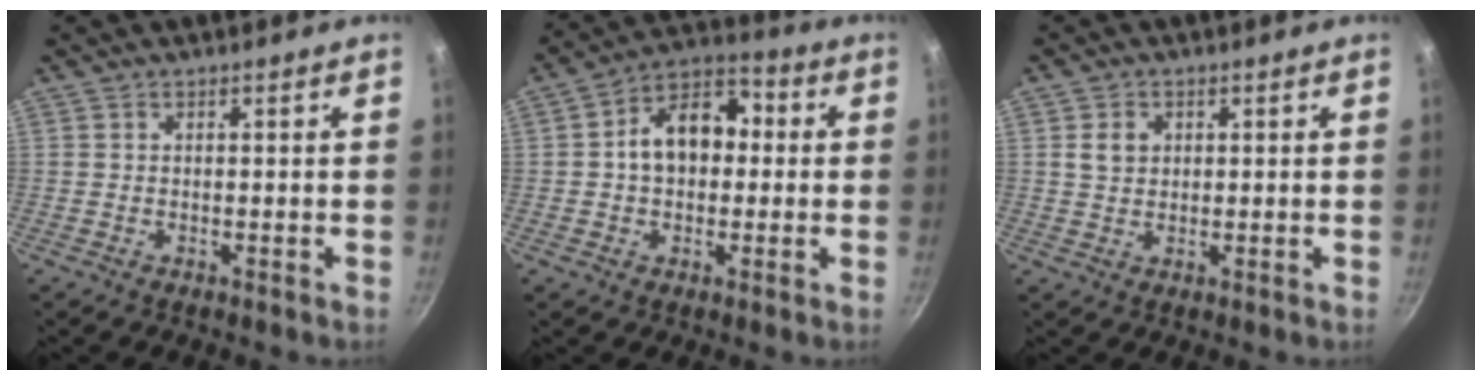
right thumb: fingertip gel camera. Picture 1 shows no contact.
{"total": 12.4, "force": [0.7, 8.8, 8.7], "torque": [-0.094, 0.037, -0.007]}
{"total": 3.4, "force": [0.8, 2.8, 1.8], "torque": [-0.019, 0.001, 0.014]}